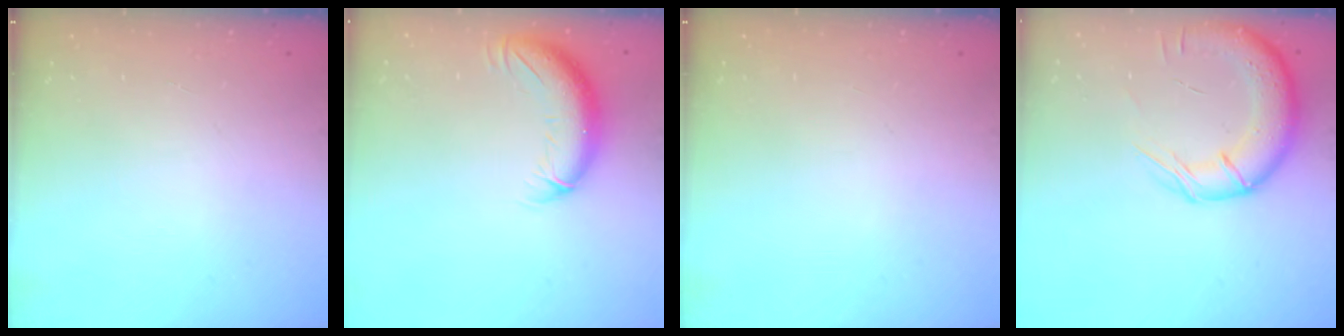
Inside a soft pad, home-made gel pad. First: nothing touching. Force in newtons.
{"total": 11.4, "press": 11.0, "slide": 2.6}
{"total": 0.0}
{"total": 15.0, "press": 14.6, "slide": 3.5}